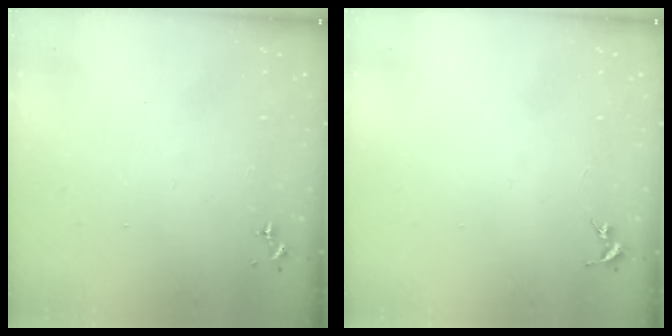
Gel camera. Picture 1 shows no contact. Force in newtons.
{"total": 0.0}